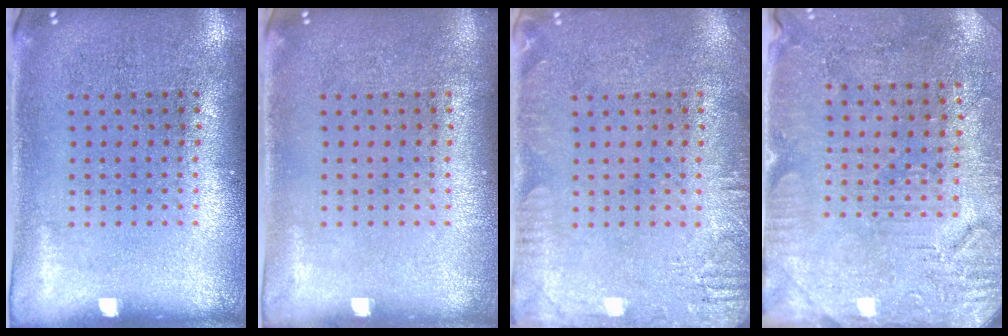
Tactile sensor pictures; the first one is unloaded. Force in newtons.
{"total": 0.0}
{"total": 2.3, "press": 2.3, "slide": 0.2}
{"total": 2.9, "press": 2.7, "slide": 1.1}